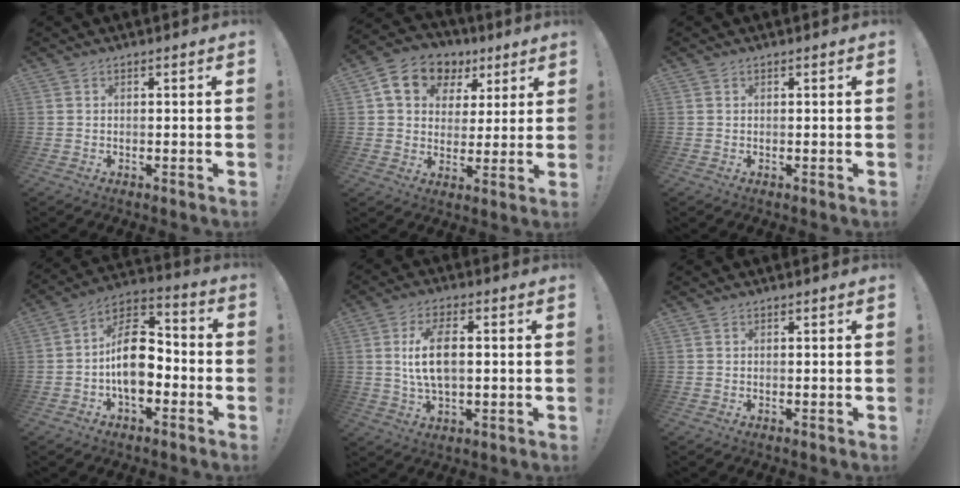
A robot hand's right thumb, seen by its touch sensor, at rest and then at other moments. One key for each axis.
{"total": 13.0, "fx": 5.9, "fy": 10.0, "fz": 5.8, "tx": -0.084, "ty": -0.020, "tz": 0.113}
{"total": 0.0}
{"total": 14.9, "fx": -2.3, "fy": 9.3, "fz": 11.4, "tx": -0.187, "ty": 0.021, "tz": -0.035}
{"total": 10.3, "fx": 0.8, "fy": 5.1, "fz": 8.9, "tx": -0.152, "ty": -0.003, "tz": 0.011}
{"total": 0.0}